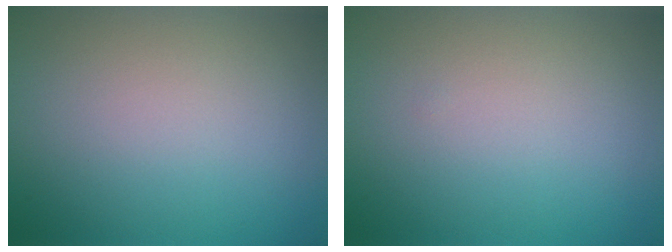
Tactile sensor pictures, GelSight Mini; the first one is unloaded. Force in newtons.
{"total": 0.0}